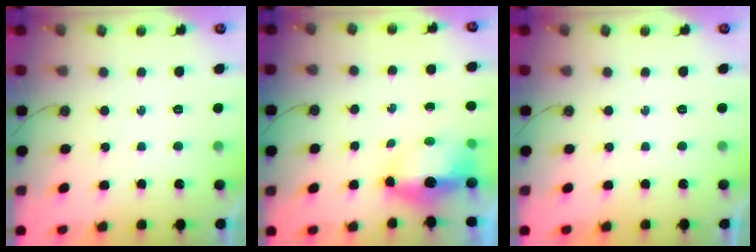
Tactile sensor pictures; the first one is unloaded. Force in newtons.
{"total": 15.5, "press": 9.3, "slide": 12.4}
{"total": 0.0}